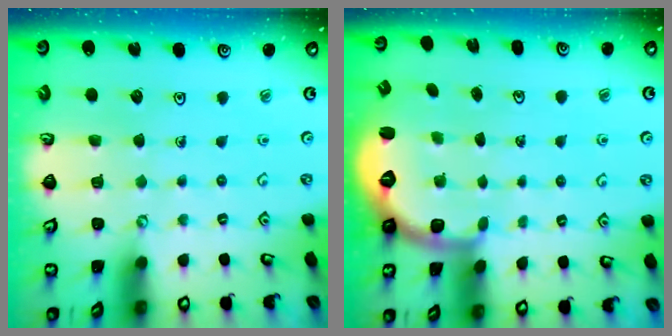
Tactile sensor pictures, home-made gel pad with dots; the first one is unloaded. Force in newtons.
{"total": 2.7, "press": 1.7, "slide": 2.1}